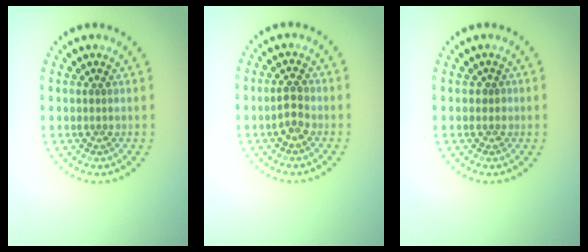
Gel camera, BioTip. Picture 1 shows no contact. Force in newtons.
{"total": 2.1, "press": 2.1, "slide": 0.3}
{"total": 0.6, "press": 0.4, "slide": 0.5}